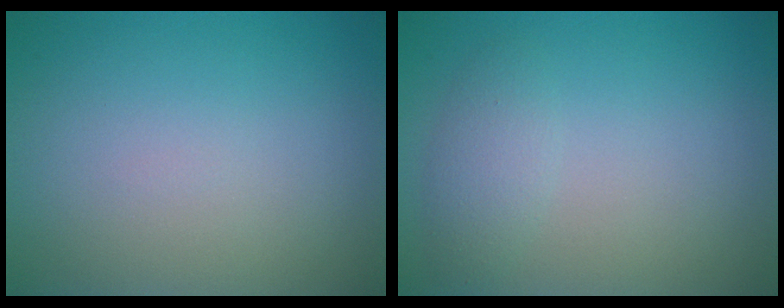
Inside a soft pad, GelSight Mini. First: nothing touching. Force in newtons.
{"total": 1.7, "press": 1.7, "slide": 0.1}